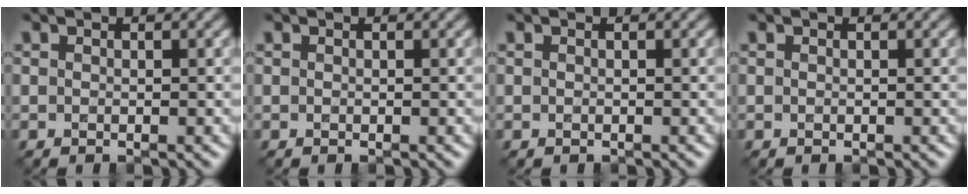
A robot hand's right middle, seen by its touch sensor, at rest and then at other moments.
{"total": 0.0}
{"total": 0.0}
{"total": 0.0}